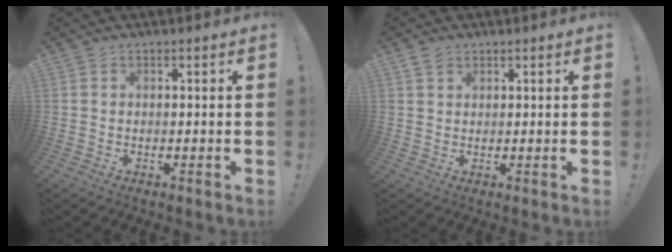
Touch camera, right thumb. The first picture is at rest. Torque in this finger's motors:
{"motor_torque": [-0.43, 0.37, 0.23, 0.01, 0.11]}